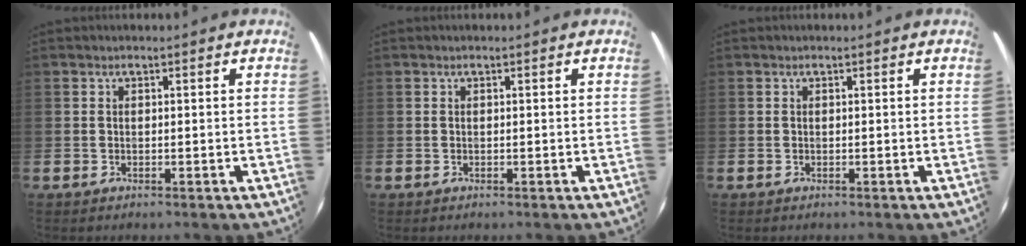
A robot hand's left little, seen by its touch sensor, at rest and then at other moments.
{"total": 0.0}
{"total": 0.0}